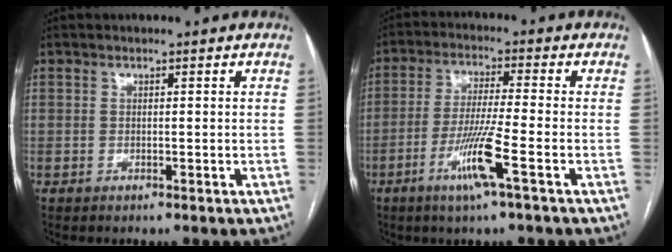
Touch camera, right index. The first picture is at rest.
{"total": 8.4, "force": [-3.6, -0.9, 7.5], "torque": [-0.148, -0.016, -0.073]}